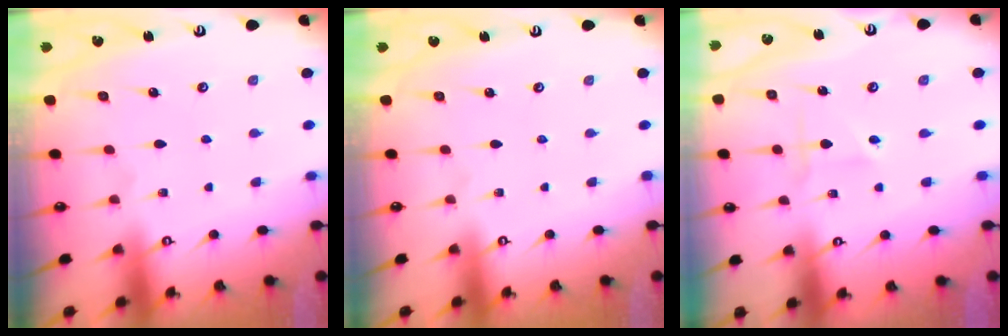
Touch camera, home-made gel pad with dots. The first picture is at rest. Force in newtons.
{"total": 0.0}
{"total": 1.8, "press": 1.7, "slide": 0.6}